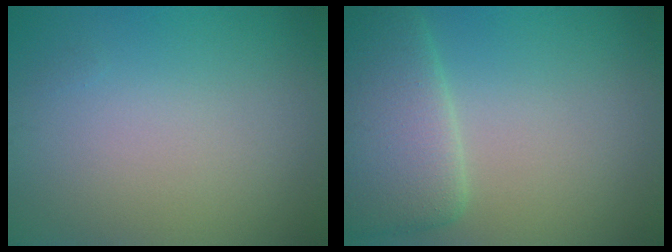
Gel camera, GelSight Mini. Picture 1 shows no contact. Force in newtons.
{"total": 6.9, "press": 6.9, "slide": 0.2}